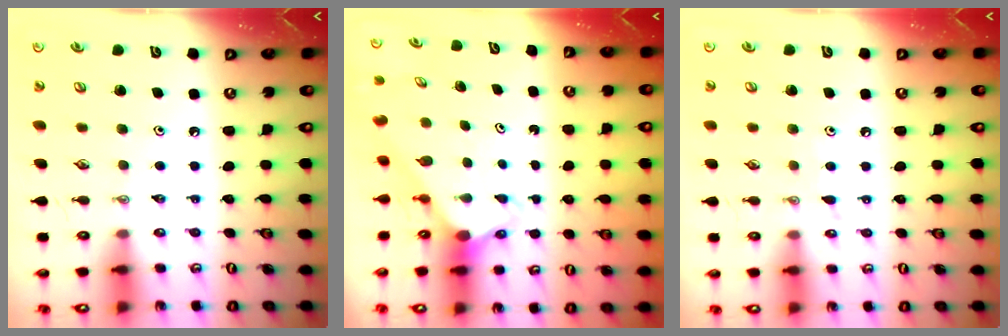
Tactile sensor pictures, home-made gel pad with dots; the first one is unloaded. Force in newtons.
{"total": 2.6, "press": 2.6, "slide": 0.2}
{"total": 4.8, "press": 4.7, "slide": 0.6}